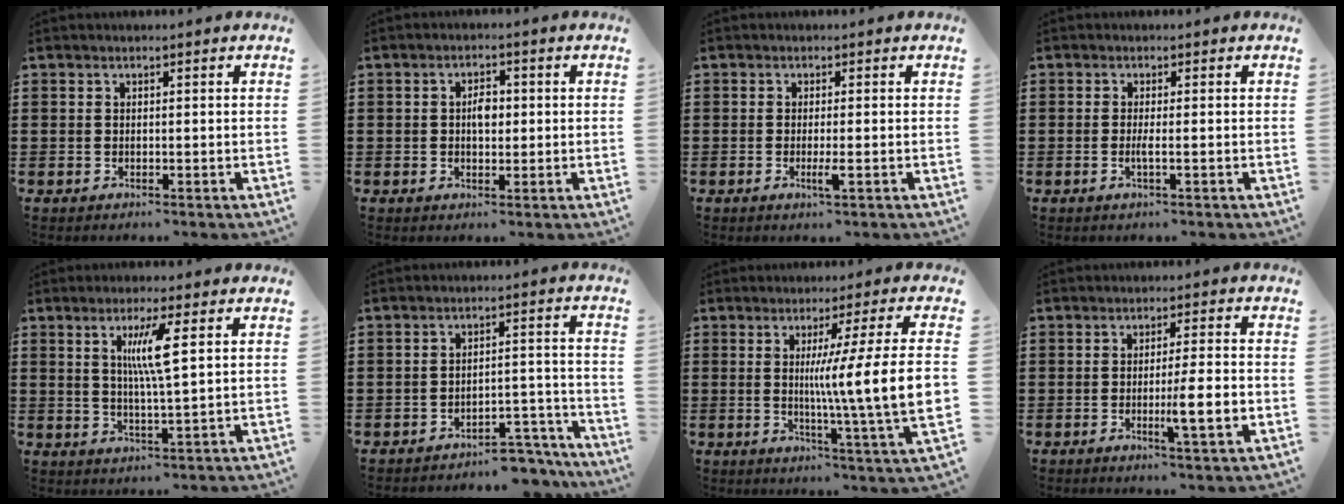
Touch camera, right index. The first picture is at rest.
{"total": 2.8, "force": [0.1, 1.5, 2.3], "torque": [-0.038, 0.003, -0.001]}
{"total": 2.3, "force": [-0.8, 0.1, 2.1], "torque": [-0.044, -0.007, -0.017]}
{"total": 1.8, "force": [-0.5, -0.1, 1.7], "torque": [-0.039, -0.007, -0.012]}
{"total": 6.1, "force": [1.9, 0.1, 5.8], "torque": [-0.118, -0.003, 0.027]}
{"total": 4.2, "force": [-3.9, 0.6, 1.2], "torque": [-0.022, 0.006, -0.080]}
{"total": 11.3, "force": [0.5, -0.8, 11.3], "torque": [-0.198, -0.013, 0.001]}
{"total": 6.7, "force": [-1.6, 0.5, 6.5], "torque": [-0.097, -0.011, -0.029]}